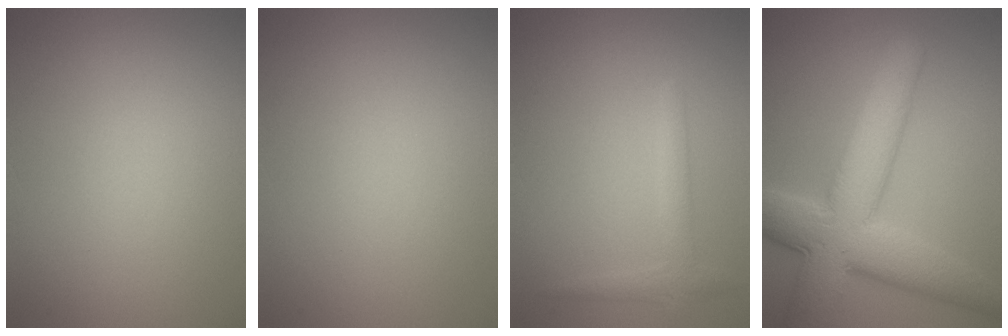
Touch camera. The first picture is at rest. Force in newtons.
{"total": 0.0}
{"total": 1.9, "press": 1.9, "slide": 0.0}
{"total": 9.1, "press": 9.1, "slide": 0.3}